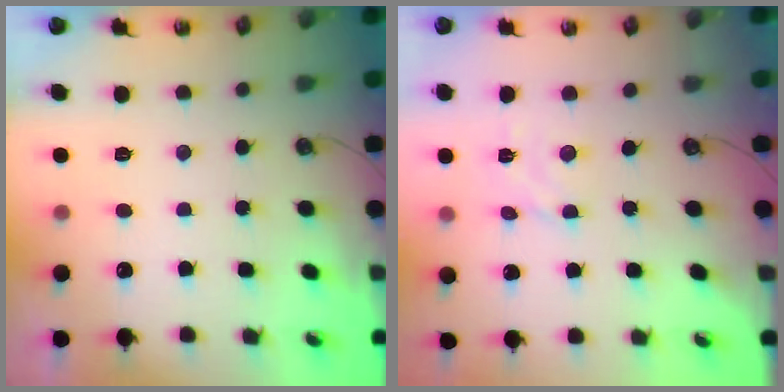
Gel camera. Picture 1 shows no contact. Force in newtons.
{"total": 2.9, "press": 2.9, "slide": 0.3}